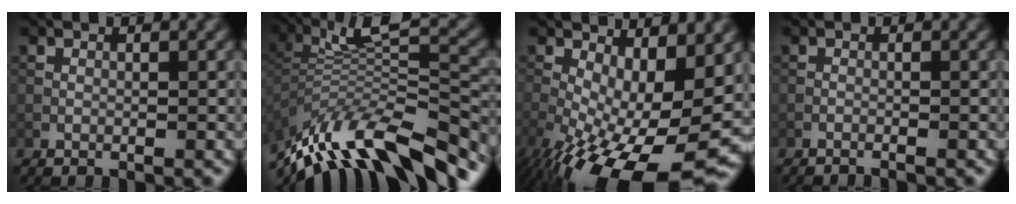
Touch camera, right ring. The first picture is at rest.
{"total": 11.4, "force": [-6.9, 4.2, 8.0], "torque": [-0.156, 0.024, -0.117]}
{"total": 15.8, "force": [-4.1, 6.9, 13.6], "torque": [-0.235, -0.032, -0.049]}
{"total": 0.6, "force": [-0.6, 0.0, 0.2], "torque": [-0.010, 0.000, -0.013]}